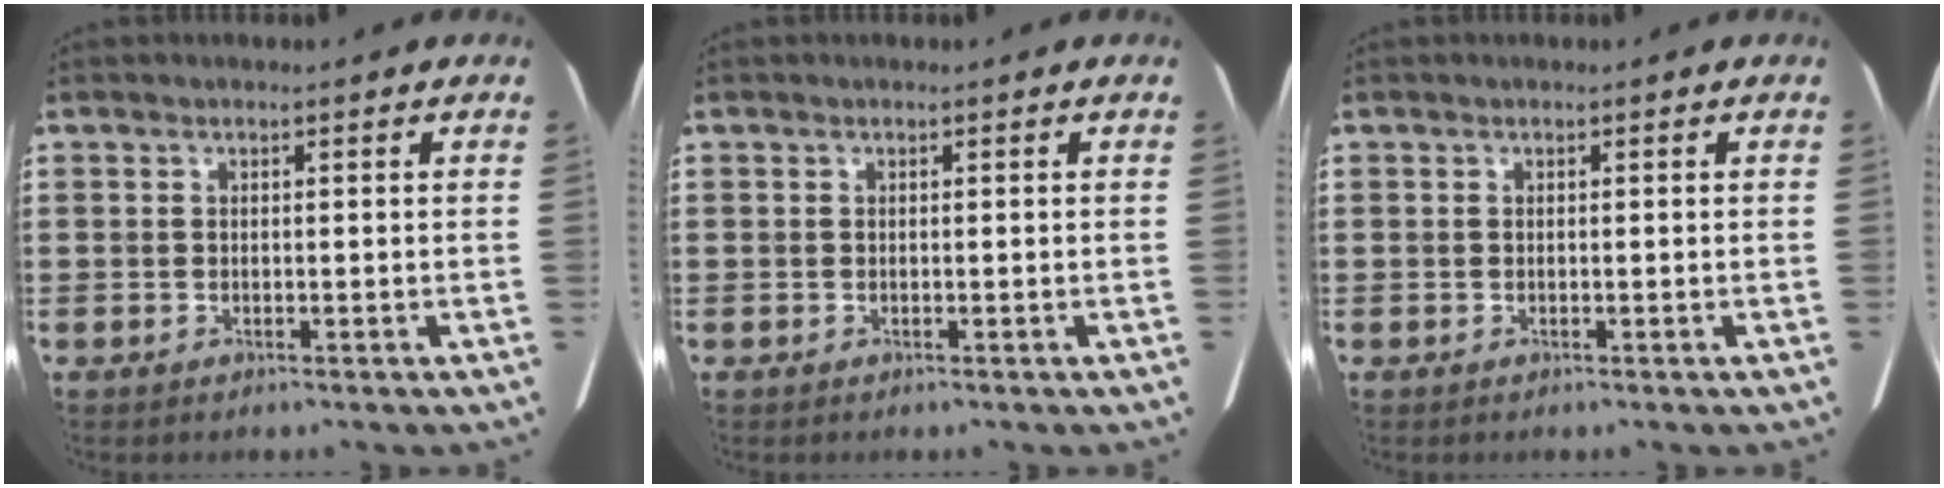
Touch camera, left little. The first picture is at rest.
{"total": 0.0}
{"total": 0.0}